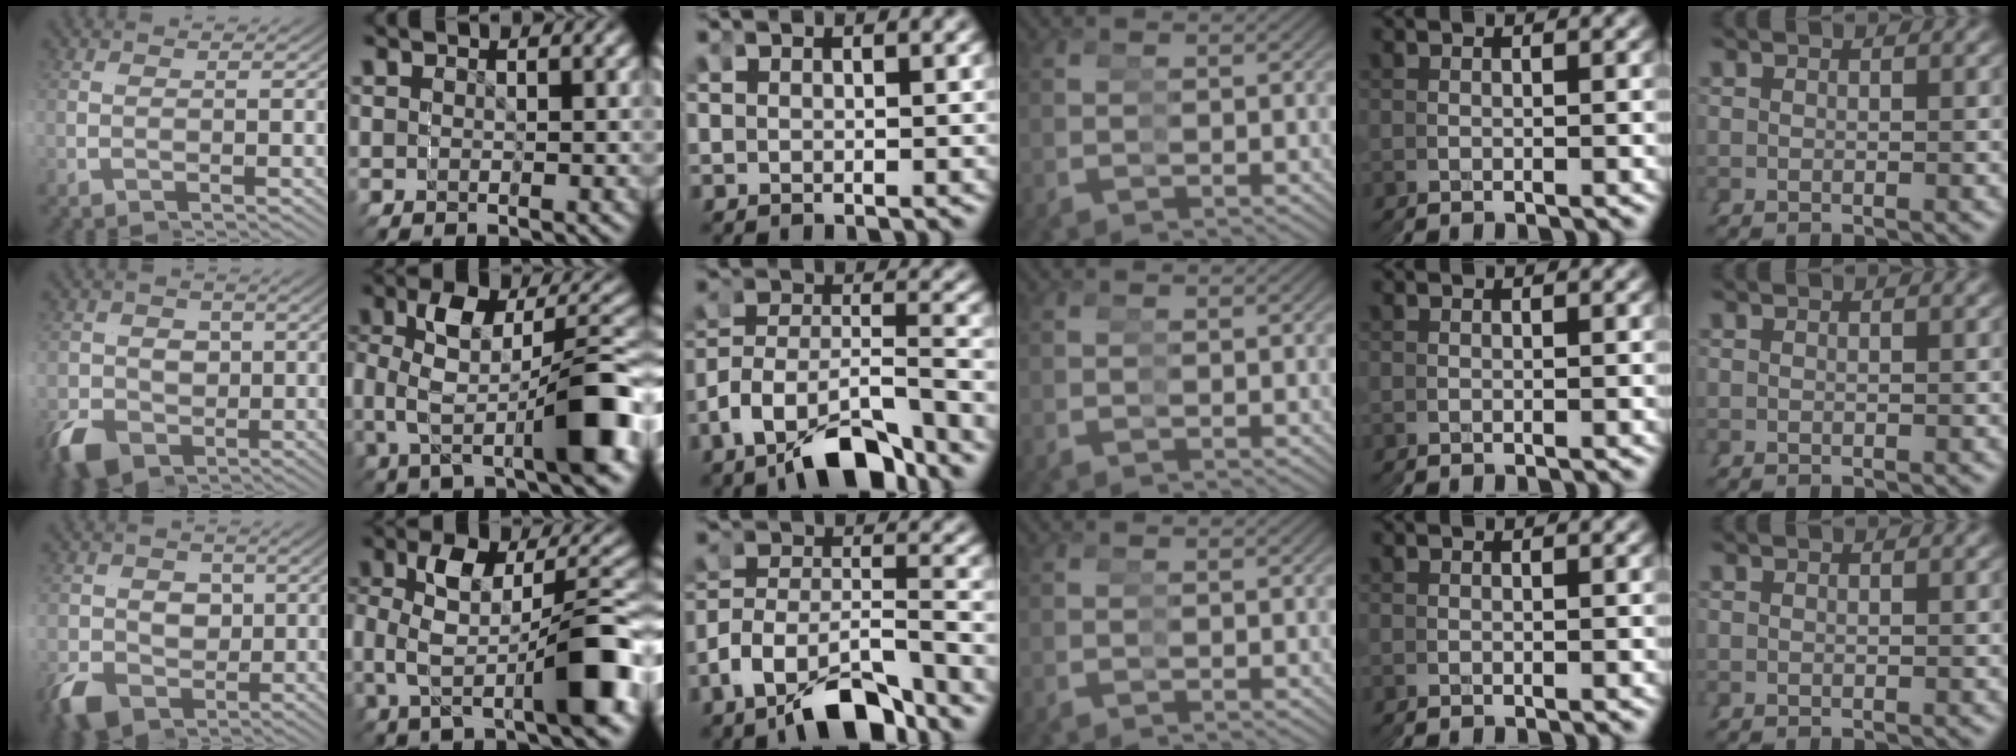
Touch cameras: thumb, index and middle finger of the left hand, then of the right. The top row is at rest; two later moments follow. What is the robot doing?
{"motion": "grasp_and_lifting", "object": "stress ball aka squeeze ball"}